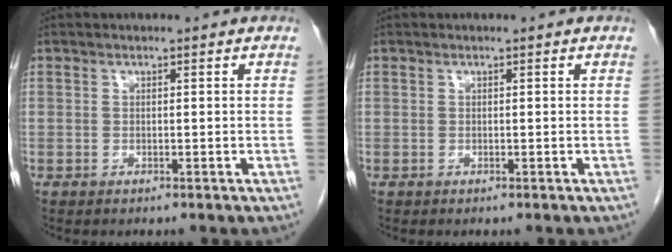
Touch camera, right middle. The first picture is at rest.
{"total": 0.0}